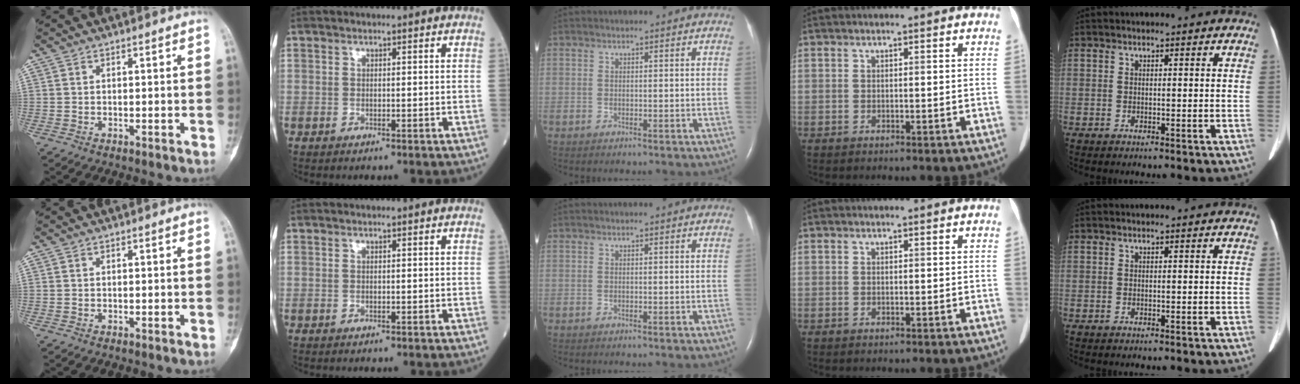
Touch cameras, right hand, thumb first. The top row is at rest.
{}